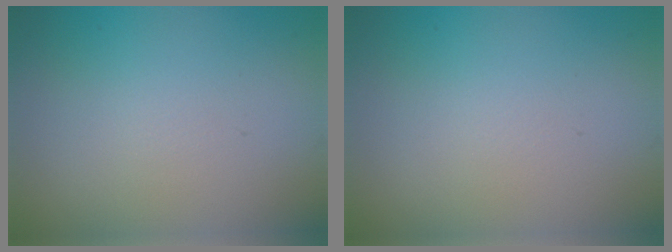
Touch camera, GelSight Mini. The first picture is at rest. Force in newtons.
{"total": 0.0}